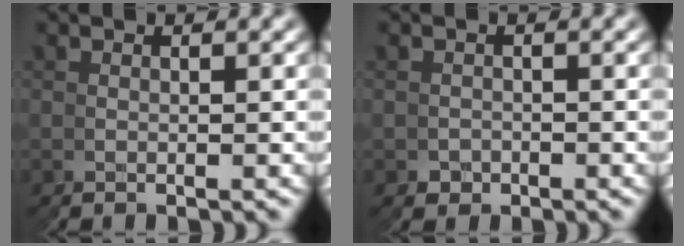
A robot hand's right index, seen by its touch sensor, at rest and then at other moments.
{"total": 2.7, "force": [-1.4, 2.0, -1.1], "torque": [0.022, -0.017, -0.015]}